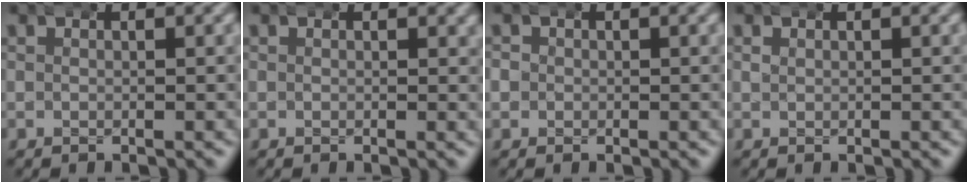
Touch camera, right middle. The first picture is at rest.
{"total": 0.6, "force": [0.5, 0.2, 0.2], "torque": [0.000, -0.001, 0.005]}
{"total": 1.1, "force": [-0.2, 1.0, 0.0], "torque": [-0.010, -0.001, -0.005]}
{"total": 0.8, "force": [0.4, -0.6, -0.4], "torque": [0.012, -0.002, 0.010]}